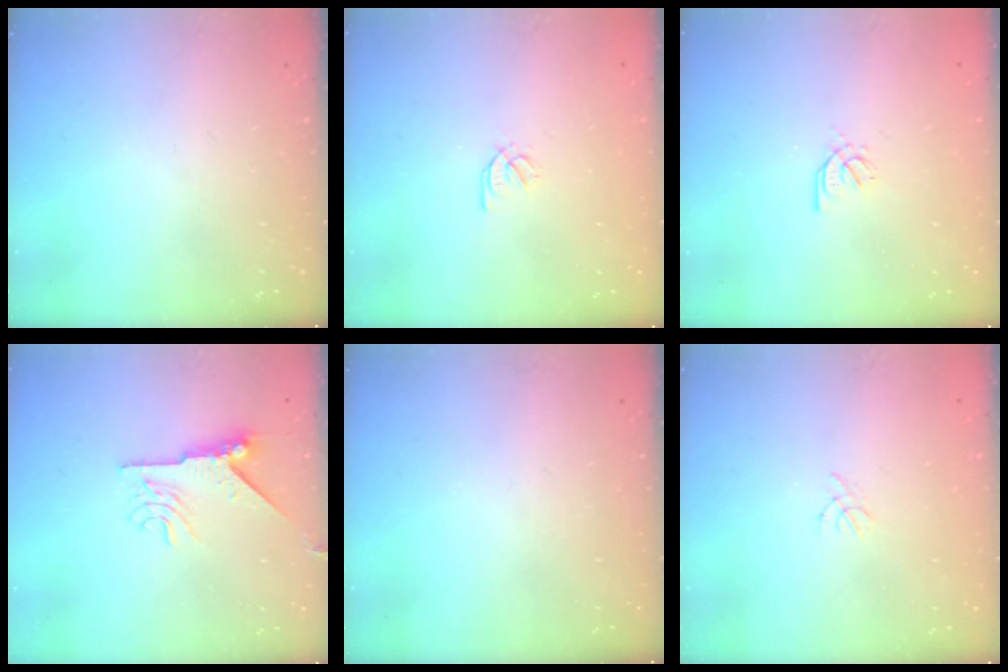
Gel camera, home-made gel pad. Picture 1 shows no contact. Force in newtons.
{"total": 2.1, "press": 2.0, "slide": 0.7}
{"total": 1.7, "press": 1.6, "slide": 0.5}
{"total": 9.4, "press": 9.3, "slide": 1.3}
{"total": 0.0}
{"total": 1.3, "press": 1.2, "slide": 0.4}